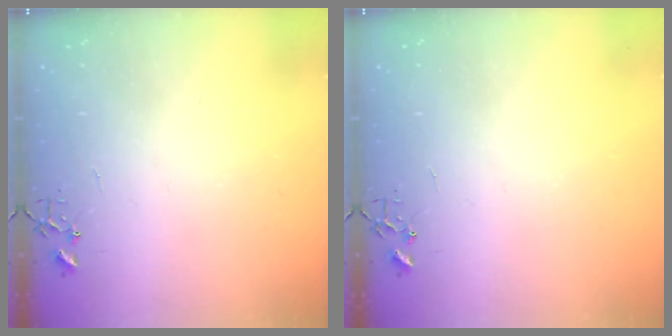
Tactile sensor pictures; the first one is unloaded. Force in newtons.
{"total": 0.0}